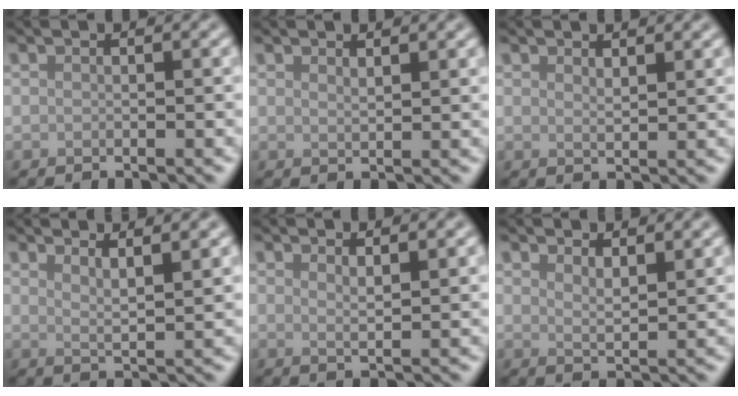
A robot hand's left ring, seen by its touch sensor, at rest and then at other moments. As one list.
[{"total": 1.1, "force": [1.0, 0.3, 0.5], "torque": [-0.011, -0.002, 0.018]}, {"total": 1.2, "force": [1.1, 0.3, 0.6], "torque": [-0.012, -0.003, 0.019]}, {"total": 3.5, "force": [2.6, 0.9, 2.1], "torque": [-0.020, -0.002, 0.041]}, {"total": 1.9, "force": [1.3, 0.5, 1.2], "torque": [-0.018, -0.004, 0.023]}, {"total": 2.7, "force": [2.1, 0.7, 1.4], "torque": [-0.022, -0.004, 0.039]}]